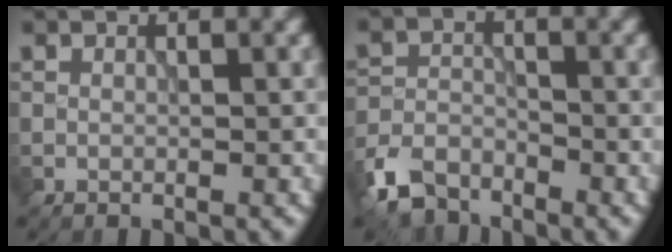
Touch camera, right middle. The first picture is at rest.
{"total": 5.1, "force": [-3.9, 2.5, 2.0], "torque": [-0.044, -0.007, -0.084]}